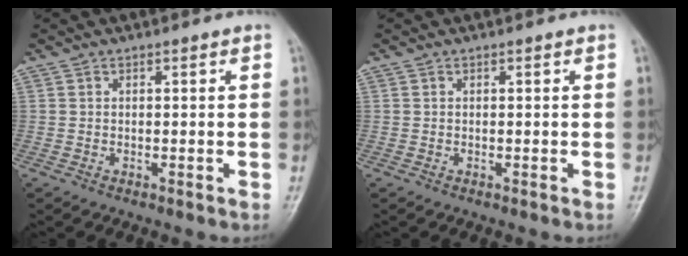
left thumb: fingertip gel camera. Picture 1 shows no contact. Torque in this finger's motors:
{"motor_torque": [-0.01, 0.02, 0.01, 0.02, 0.00]}